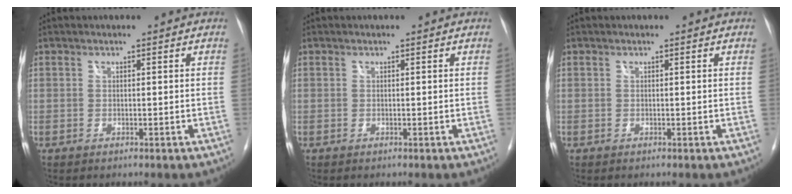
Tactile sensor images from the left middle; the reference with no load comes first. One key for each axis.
{"total": 0.0}
{"total": 0.0}